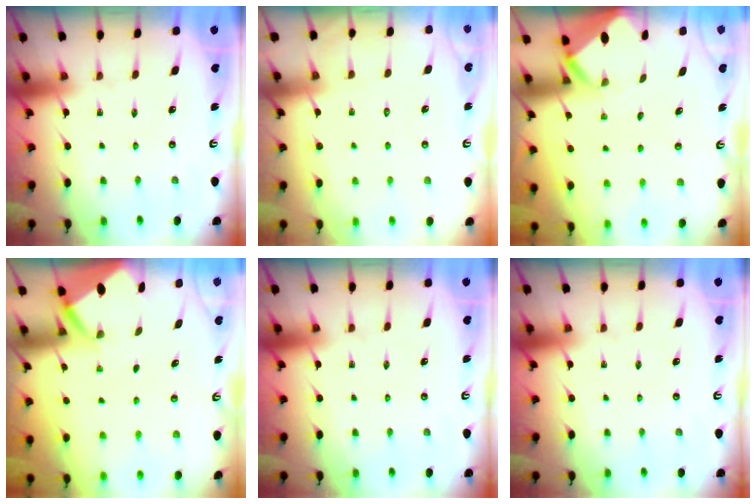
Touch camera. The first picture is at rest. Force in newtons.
{"total": 4.0, "press": 3.9, "slide": 0.5}
{"total": 3.2, "press": 3.2, "slide": 0.2}
{"total": 2.7, "press": 2.6, "slide": 0.3}
{"total": 0.0}
{"total": 0.0}